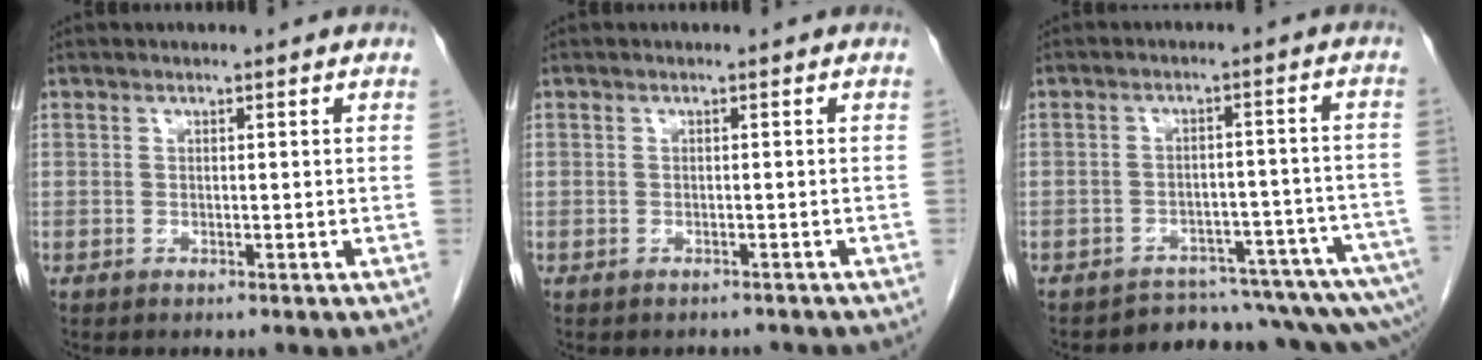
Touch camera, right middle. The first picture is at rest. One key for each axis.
{"total": 1.7, "fx": -1.6, "fy": 0.7, "fz": 0.1, "tx": -0.008, "ty": -0.002, "tz": -0.021}
{"total": 11.2, "fx": -11.1, "fy": 0.9, "fz": 1.1, "tx": 0.022, "ty": 0.037, "tz": -0.132}